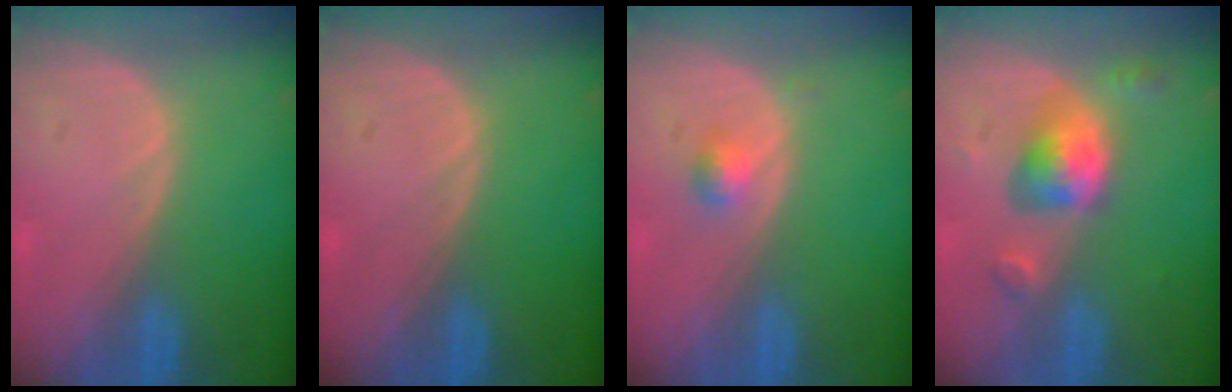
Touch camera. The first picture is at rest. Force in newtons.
{"total": 0.0}
{"total": 2.0, "press": 1.8, "slide": 0.8}
{"total": 5.7, "press": 5.4, "slide": 1.8}